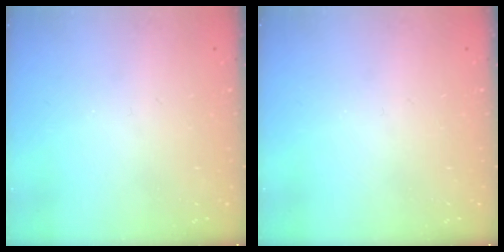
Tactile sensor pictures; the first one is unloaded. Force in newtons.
{"total": 0.0}